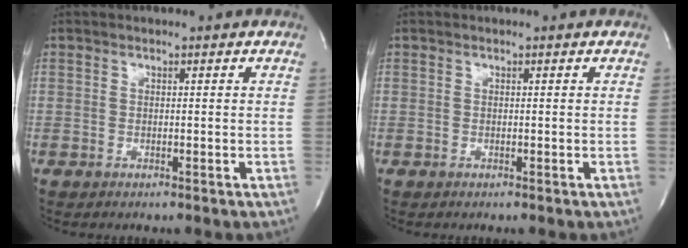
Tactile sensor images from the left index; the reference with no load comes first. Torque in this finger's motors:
{"motor_torque": [0.12, 0.07, -0.03, 0.00]}